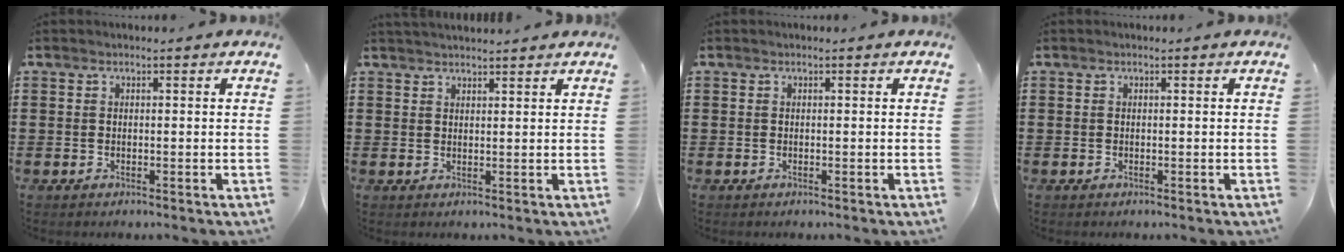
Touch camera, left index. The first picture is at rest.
{"total": 1.6, "force": [1.6, -0.1, 0.2], "torque": [-0.005, 0.002, 0.031]}
{"total": 0.0}
{"total": 0.0}